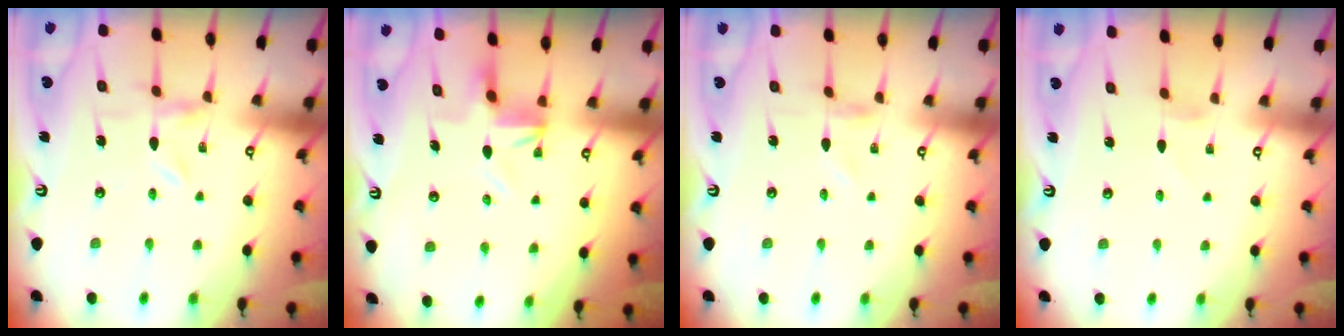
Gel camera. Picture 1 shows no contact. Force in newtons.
{"total": 4.9, "press": 4.9, "slide": 0.6}
{"total": 0.0}
{"total": 0.6, "press": 0.6, "slide": 0.2}